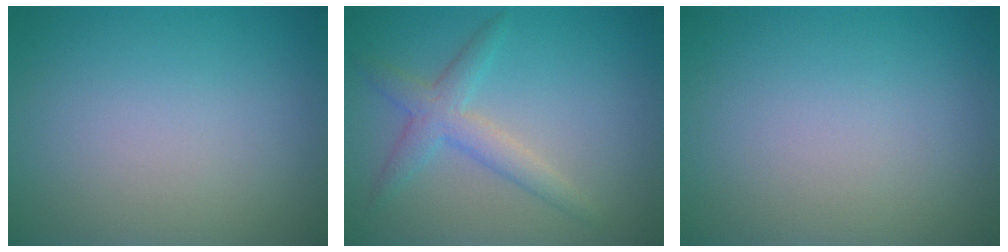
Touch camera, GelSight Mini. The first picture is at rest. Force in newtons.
{"total": 3.0, "press": 3.0, "slide": 0.1}
{"total": 0.0}